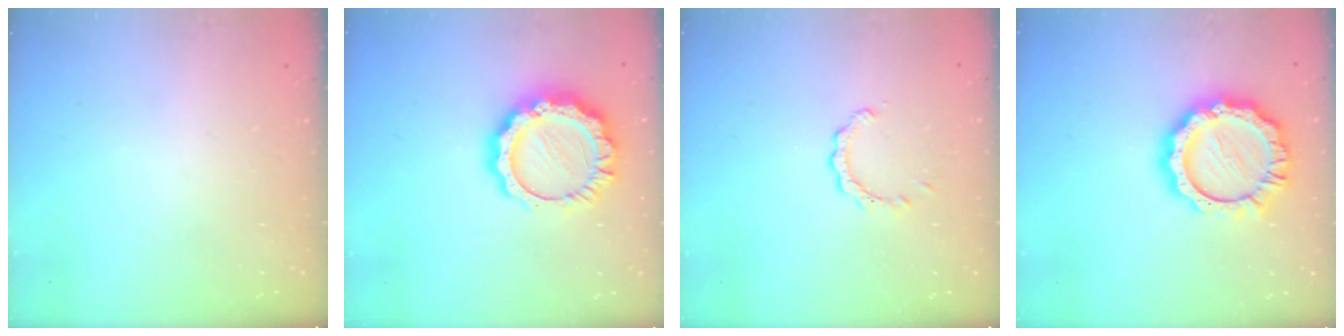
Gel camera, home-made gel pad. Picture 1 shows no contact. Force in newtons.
{"total": 14.6, "press": 14.6, "slide": 1.1}
{"total": 2.0, "press": 2.0, "slide": 0.2}
{"total": 14.8, "press": 14.7, "slide": 1.4}